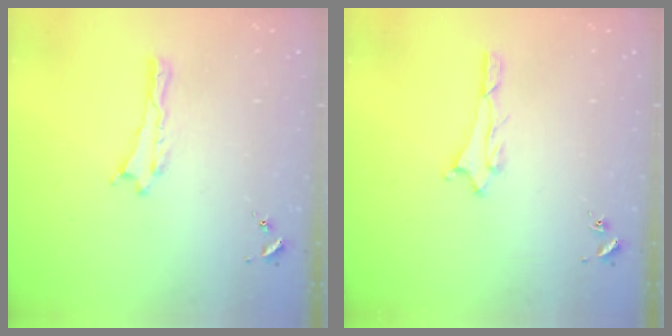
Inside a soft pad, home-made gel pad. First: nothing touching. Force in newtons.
{"total": 1.1, "press": 1.1, "slide": 0.1}